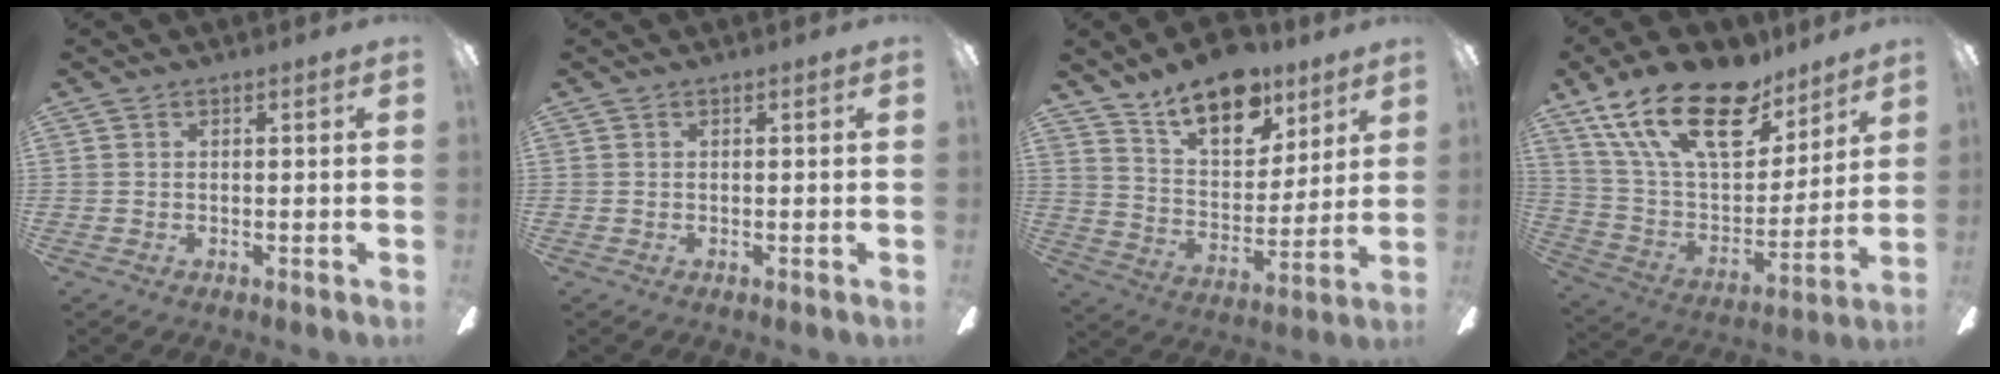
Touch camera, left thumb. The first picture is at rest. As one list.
[{"total": 0.0}, {"total": 16.2, "force": [11.9, 7.8, 7.7], "torque": [-0.122, -0.070, 0.213]}, {"total": 24.7, "force": [15.4, 12.2, 15.0], "torque": [-0.277, -0.088, 0.272]}]